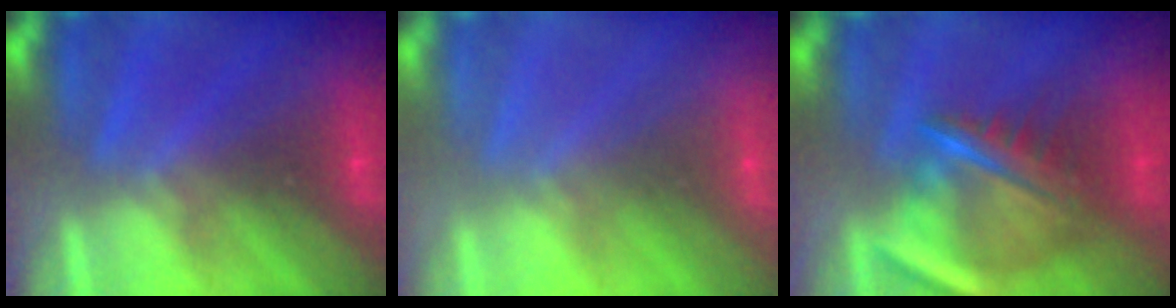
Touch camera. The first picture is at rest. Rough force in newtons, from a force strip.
{"total": 3.2}
{"total": 6.5}